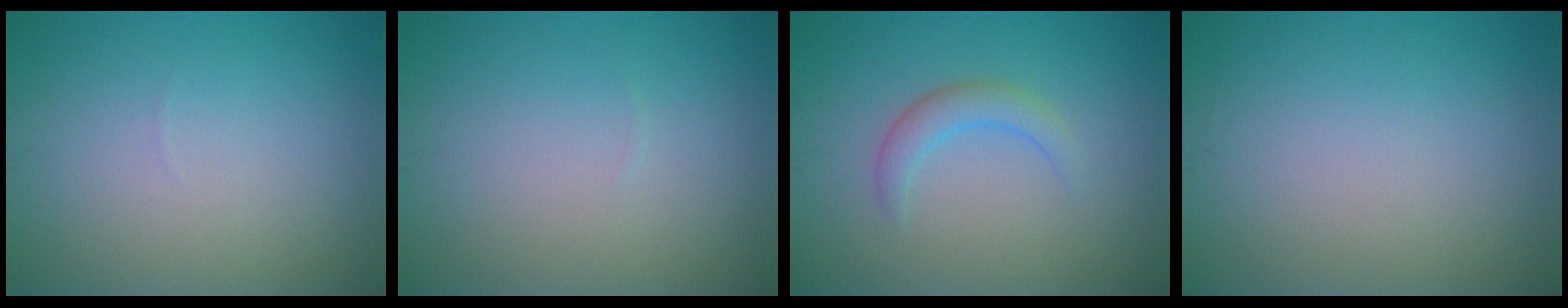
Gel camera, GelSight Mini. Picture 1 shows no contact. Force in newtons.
{"total": 0.0}
{"total": 2.1, "press": 2.1, "slide": 0.2}
{"total": 0.0}